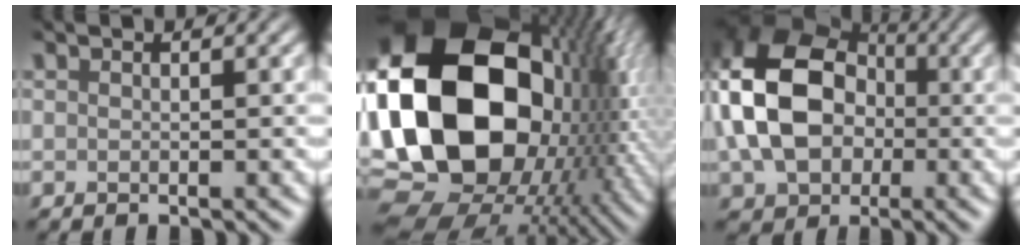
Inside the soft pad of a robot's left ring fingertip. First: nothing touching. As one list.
[{"total": 21.7, "force": [0.3, 14.9, 15.8], "torque": [-0.333, -0.005, 0.012]}, {"total": 12.5, "force": [-0.5, 9.0, 8.6], "torque": [-0.175, 0.004, -0.023]}]